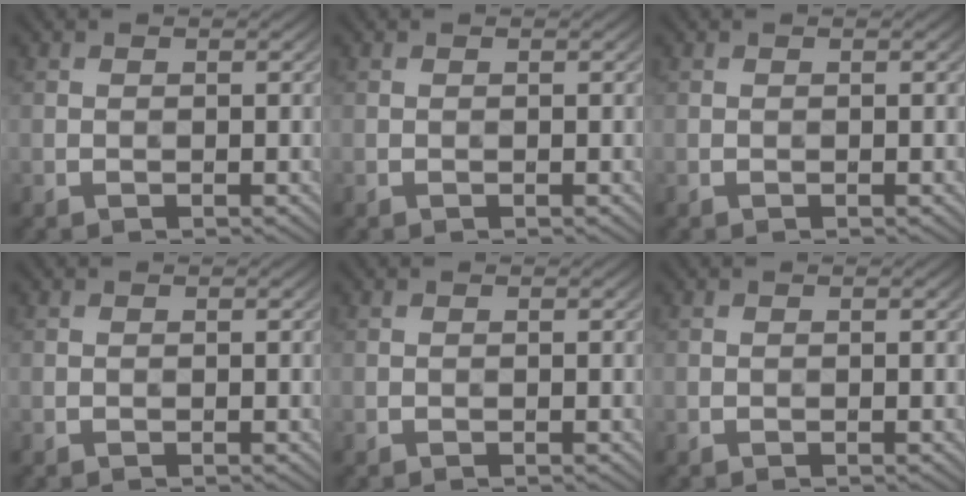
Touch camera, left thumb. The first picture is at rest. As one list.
[{"total": 0.0}, {"total": 0.0}, {"total": 0.0}, {"total": 0.0}, {"total": 0.0}]